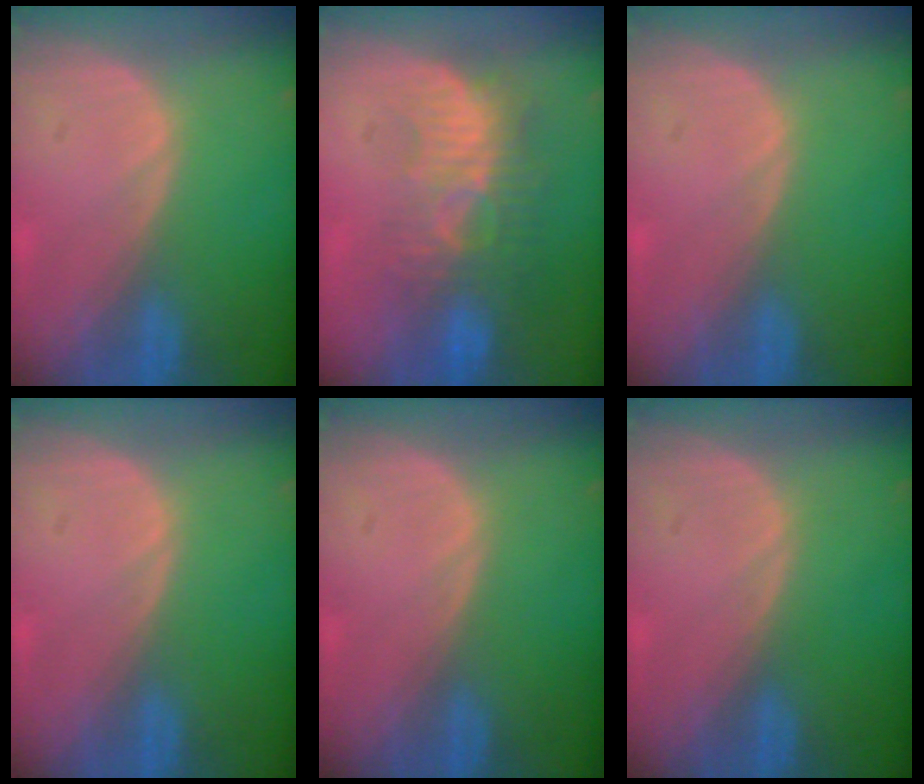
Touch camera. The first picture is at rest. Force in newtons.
{"total": 9.1, "press": 8.4, "slide": 3.7}
{"total": 0.0}
{"total": 0.0}
{"total": 0.0}
{"total": 0.0}